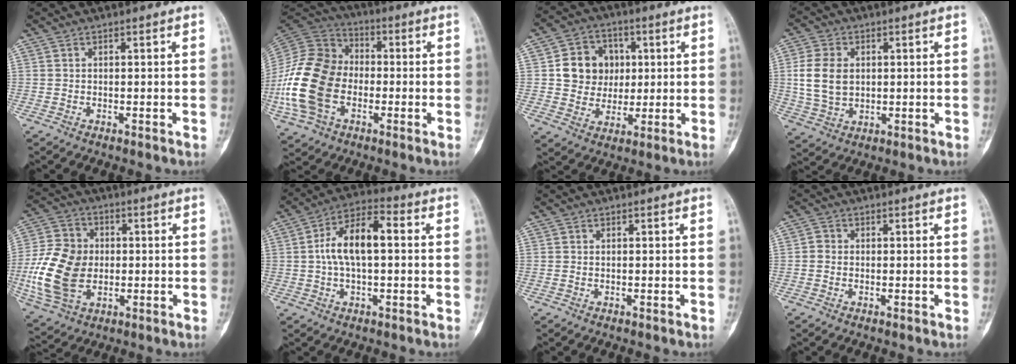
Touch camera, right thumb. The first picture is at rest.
{"total": 20.2, "force": [-4.0, 14.4, 13.6], "torque": [-0.282, 0.023, -0.073]}
{"total": 10.6, "force": [1.7, 9.5, 4.4], "torque": [-0.026, 0.002, 0.029]}
{"total": 8.9, "force": [1.1, 6.4, 6.2], "torque": [-0.119, -0.003, 0.027]}
{"total": 16.4, "force": [-1.8, 11.9, 11.2], "torque": [-0.217, 0.005, -0.029]}
{"total": 11.0, "force": [0.9, 5.0, 9.8], "torque": [-0.185, 0.032, 0.007]}
{"total": 0.0}
{"total": 1.4, "force": [-0.2, 1.2, 0.5], "torque": [-0.003, 0.004, -0.008]}